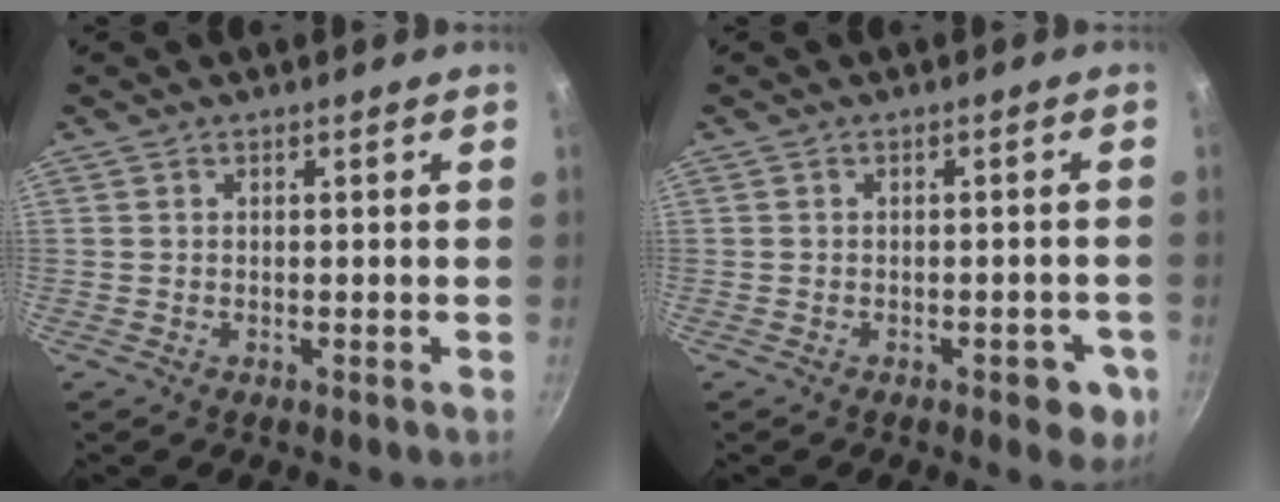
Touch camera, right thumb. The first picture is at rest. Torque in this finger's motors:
{"motor_torque": [0.79, 0.63, -0.26, 0.00, 0.12]}